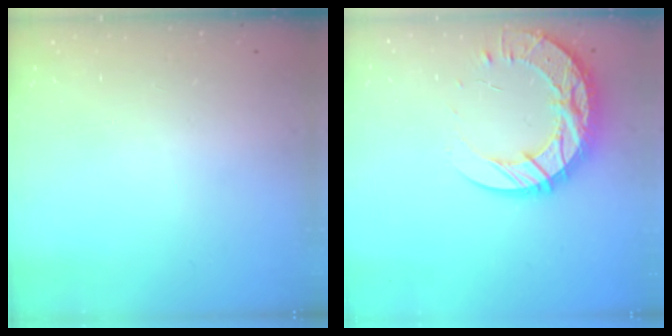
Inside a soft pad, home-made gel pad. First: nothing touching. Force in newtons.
{"total": 18.6, "press": 18.5, "slide": 1.6}